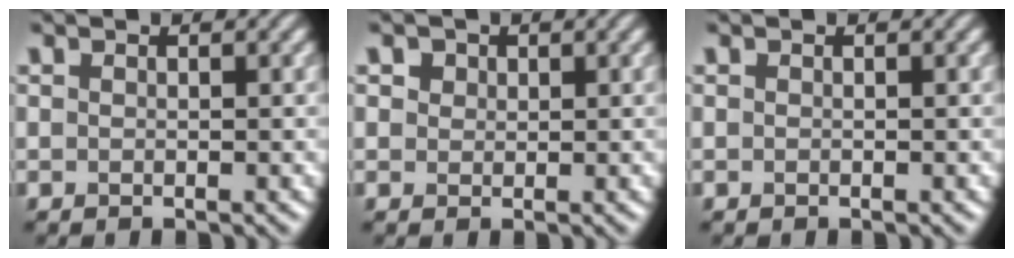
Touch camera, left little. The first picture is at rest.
{"total": 2.2, "force": [1.3, 1.5, 0.9], "torque": [-0.021, 0.008, 0.015]}
{"total": 0.0}